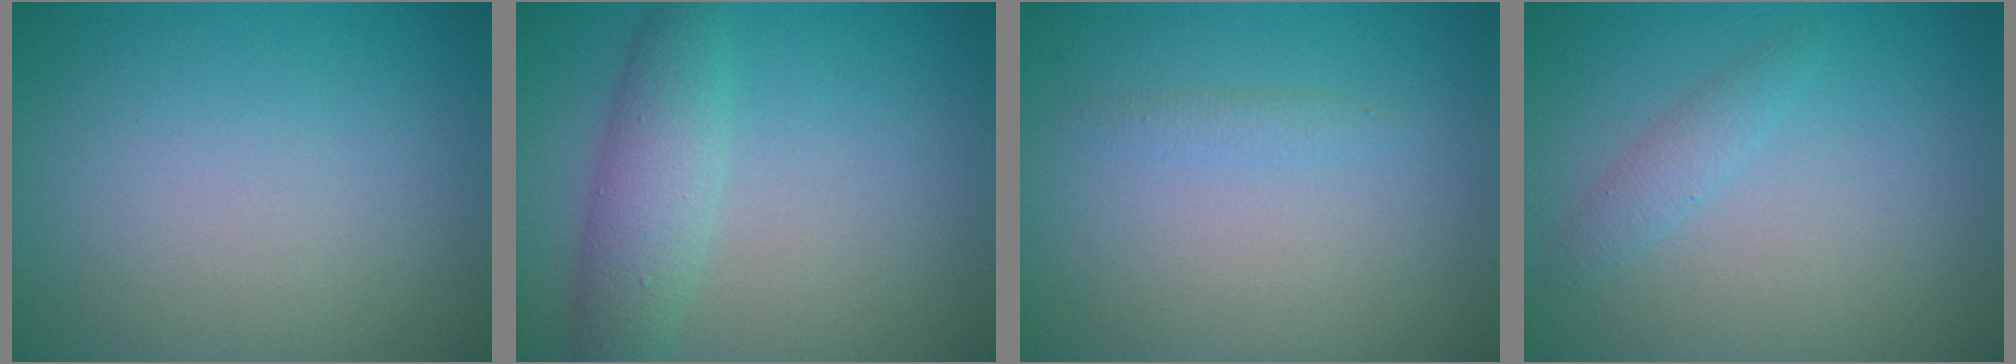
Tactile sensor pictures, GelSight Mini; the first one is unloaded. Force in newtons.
{"total": 3.8, "press": 3.8, "slide": 0.2}
{"total": 0.9, "press": 0.9, "slide": 0.0}
{"total": 1.5, "press": 1.5, "slide": 0.1}